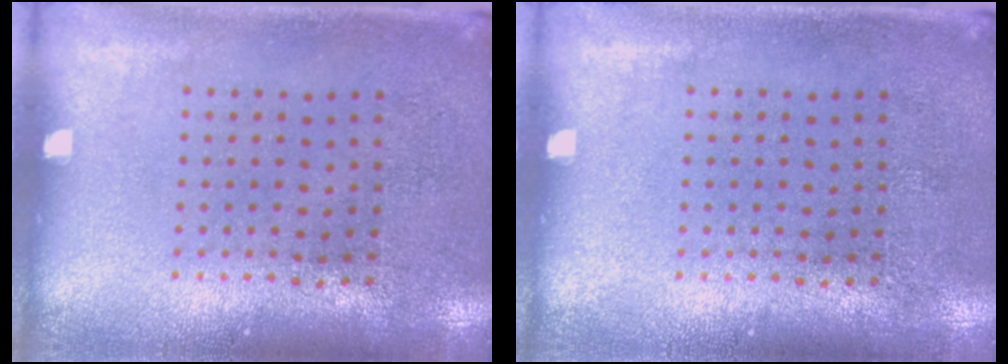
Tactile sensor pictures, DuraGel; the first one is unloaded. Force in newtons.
{"total": 0.0}